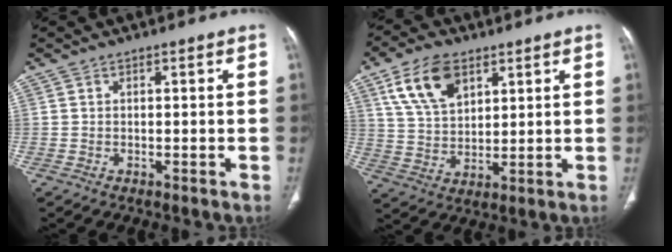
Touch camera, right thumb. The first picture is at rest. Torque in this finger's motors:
{"motor_torque": [-0.47, 0.71, 0.14, -0.05, 0.09]}